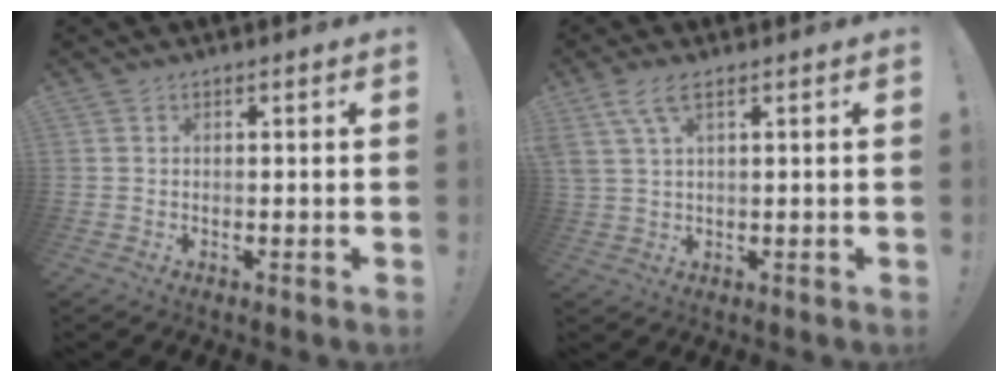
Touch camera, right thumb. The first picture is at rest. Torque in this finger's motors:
{"motor_torque": [0.15, 0.70, 1.04, 0.24, 0.13]}